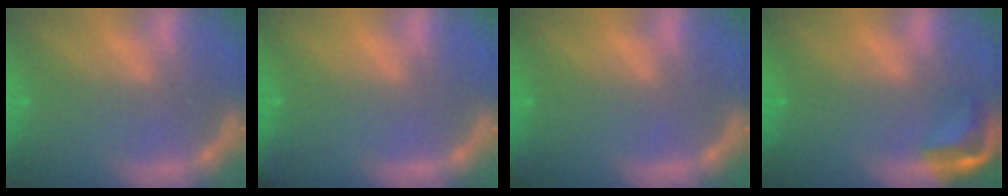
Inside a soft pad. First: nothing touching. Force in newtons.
{"total": 1.9}
{"total": 0.9}
{"total": 4.4}